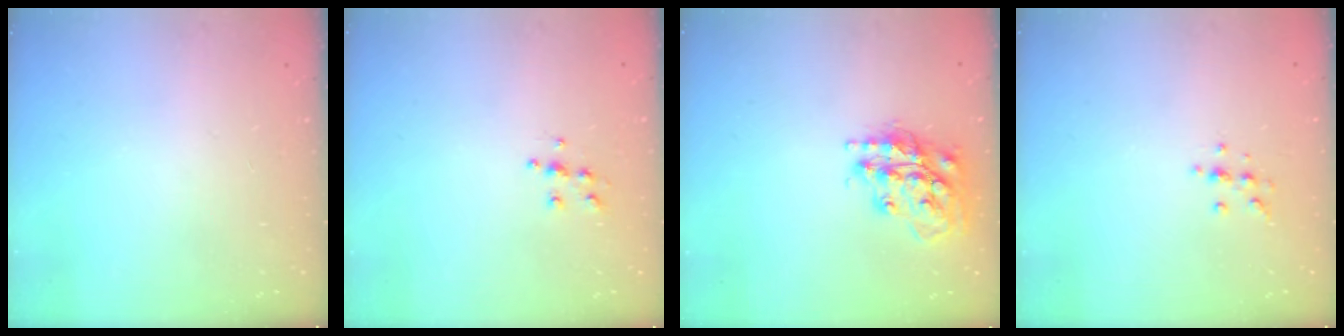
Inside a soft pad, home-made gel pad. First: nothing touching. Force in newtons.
{"total": 5.6, "press": 5.5, "slide": 0.5}
{"total": 17.6, "press": 17.5, "slide": 1.4}
{"total": 5.0, "press": 5.0, "slide": 0.6}